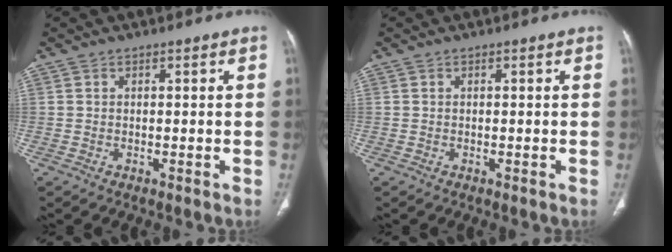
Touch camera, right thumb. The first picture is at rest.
{"total": 0.0}